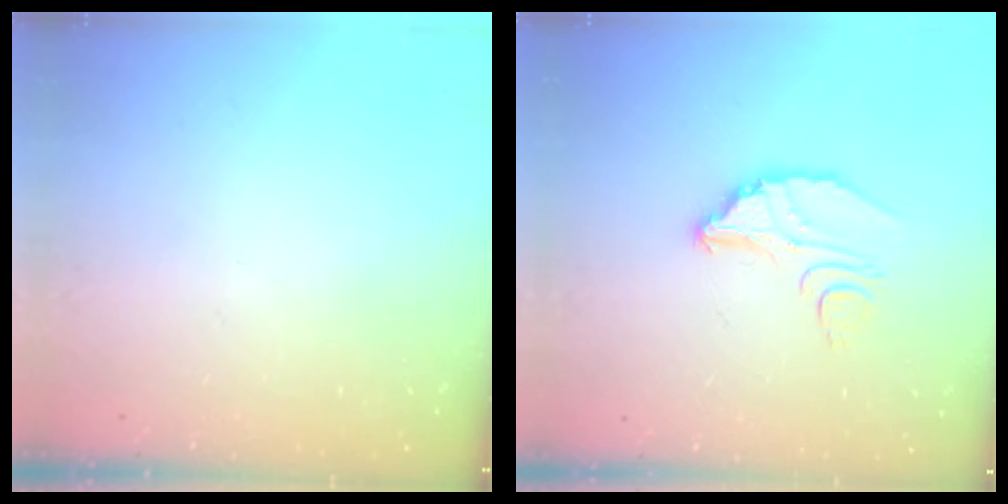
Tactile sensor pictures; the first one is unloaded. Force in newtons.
{"total": 7.5, "press": 7.4, "slide": 0.6}